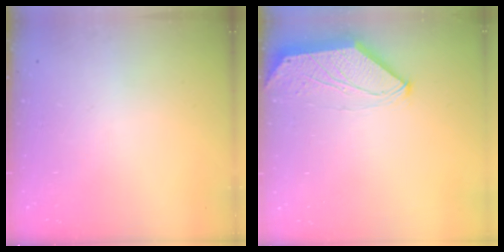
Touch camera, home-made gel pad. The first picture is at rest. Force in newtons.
{"total": 0.0}